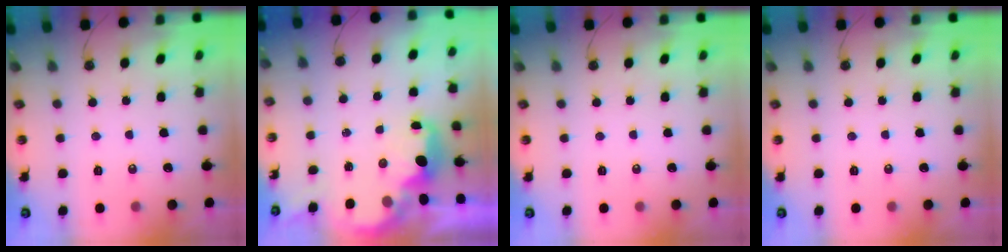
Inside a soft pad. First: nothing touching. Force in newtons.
{"total": 2.8, "press": 2.8, "slide": 0.5}
{"total": 0.0}
{"total": 0.0}